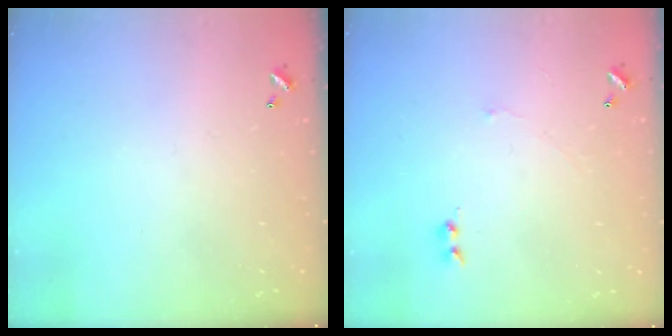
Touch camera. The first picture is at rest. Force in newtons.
{"total": 1.5, "press": 1.5, "slide": 0.5}